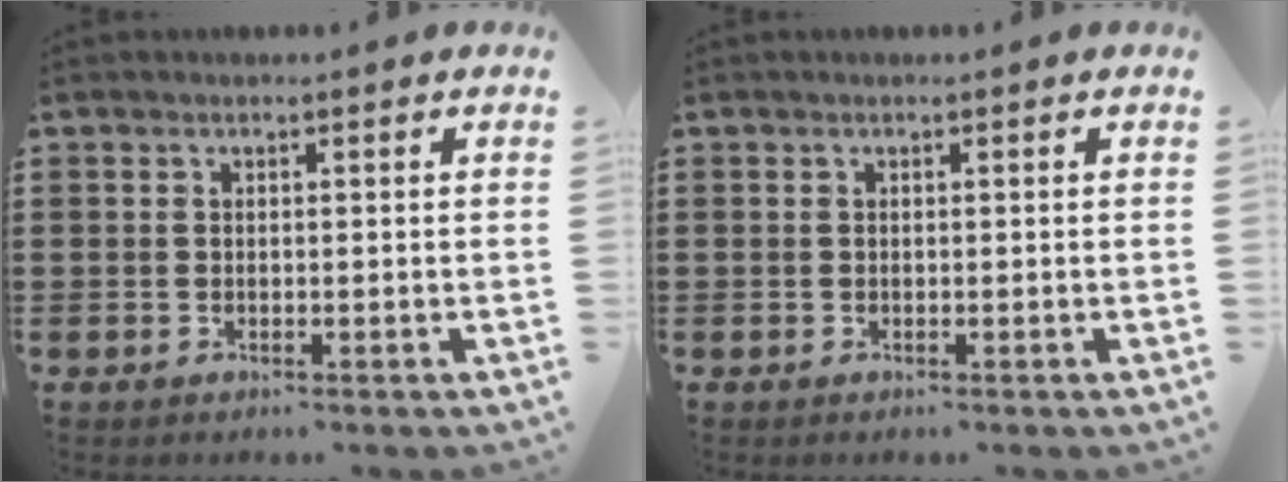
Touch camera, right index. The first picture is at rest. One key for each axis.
{"total": 0.0}